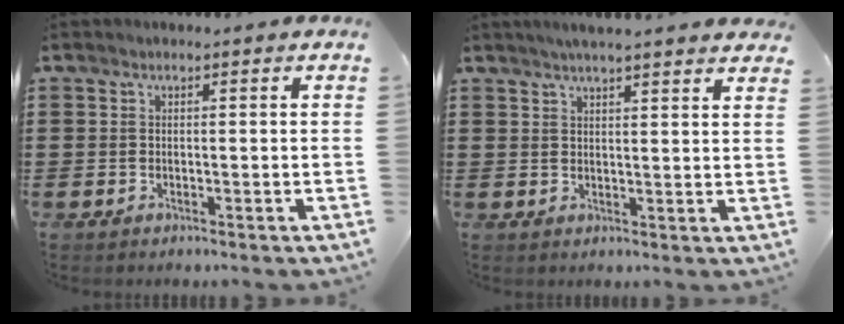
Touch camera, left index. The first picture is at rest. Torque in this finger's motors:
{"motor_torque": [2.14, 0.00, 0.48, 0.05]}